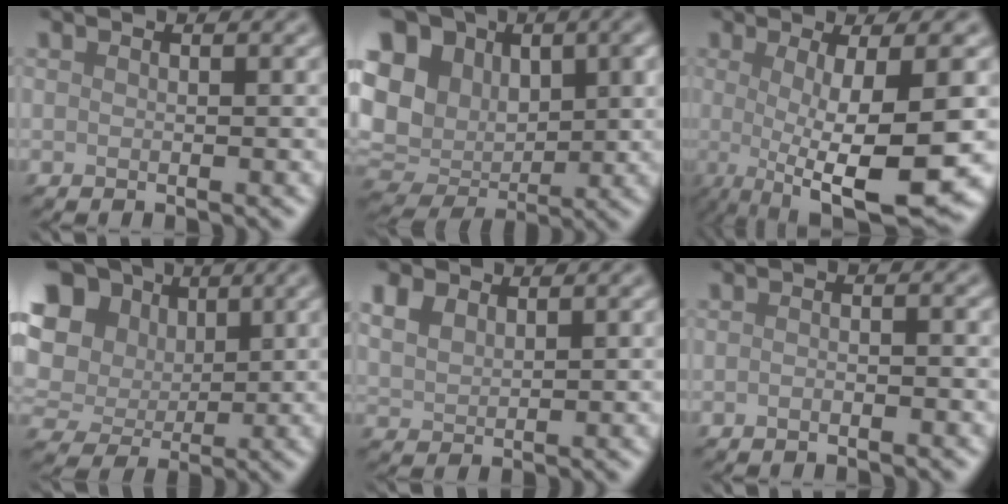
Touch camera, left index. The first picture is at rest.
{"total": 14.6, "force": [4.1, 11.3, 8.2], "torque": [-0.173, 0.024, 0.070]}
{"total": 11.1, "force": [-1.7, 2.4, 10.7], "torque": [-0.152, -0.018, -0.022]}
{"total": 15.3, "force": [4.8, 12.3, 7.6], "torque": [-0.177, 0.035, 0.075]}
{"total": 2.4, "force": [1.5, 1.5, 1.1], "torque": [-0.033, 0.004, 0.033]}
{"total": 1.5, "force": [-0.6, 0.5, 1.3], "torque": [-0.008, -0.002, -0.020]}